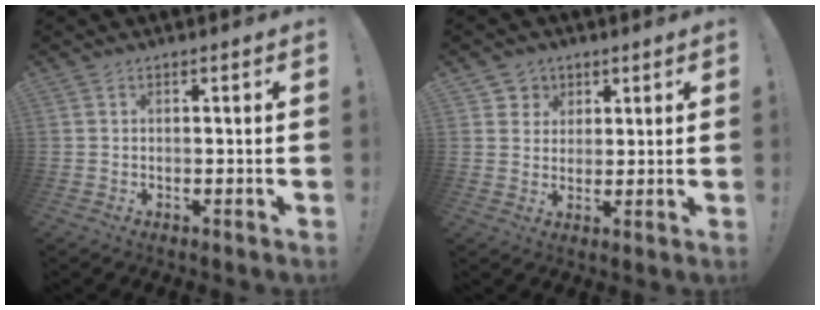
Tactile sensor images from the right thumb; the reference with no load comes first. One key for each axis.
{"total": 3.2, "fx": 1.9, "fy": 2.6, "fz": 0.1, "tx": 0.010, "ty": -0.013, "tz": 0.031}